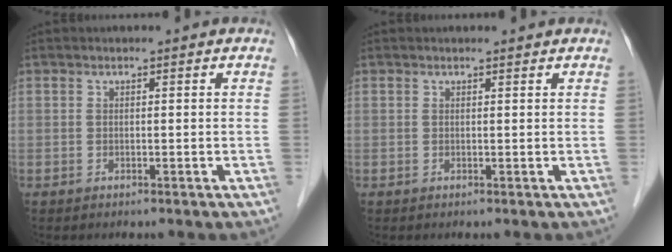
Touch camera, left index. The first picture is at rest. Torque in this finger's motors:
{"motor_torque": [0.61, -0.54, 0.06, -0.01]}